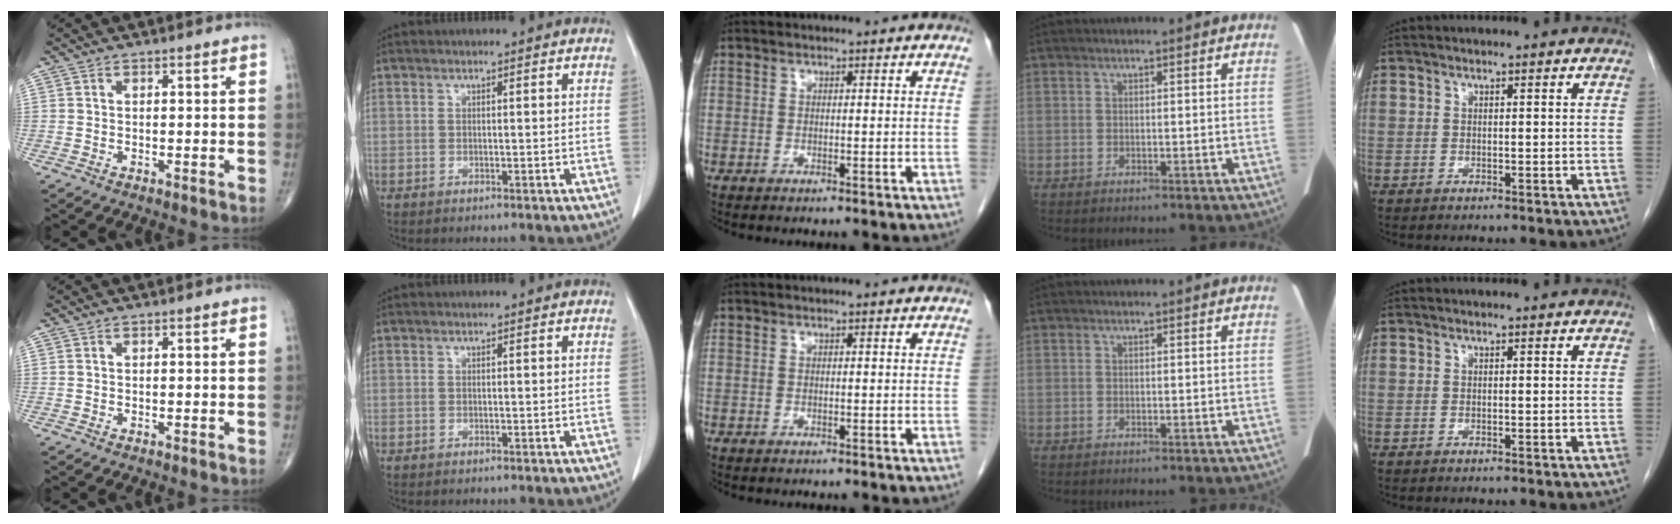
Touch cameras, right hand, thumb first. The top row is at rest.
{}